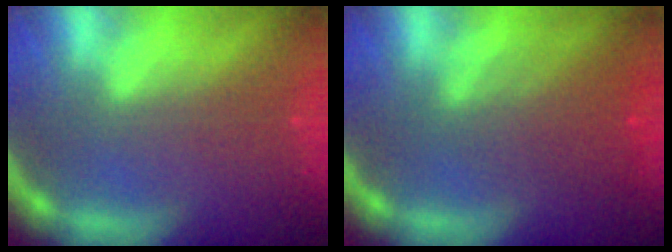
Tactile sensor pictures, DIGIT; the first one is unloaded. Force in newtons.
{"total": 4.0}